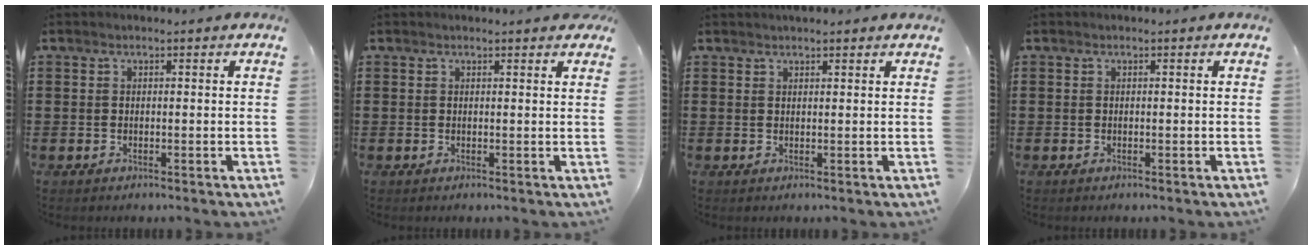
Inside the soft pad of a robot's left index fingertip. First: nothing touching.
{"total": 0.9, "force": [0.8, 0.0, 0.4], "torque": [-0.002, -0.002, 0.013]}
{"total": 1.2, "force": [1.1, 0.2, 0.4], "torque": [-0.009, 0.001, 0.022]}
{"total": 0.0}